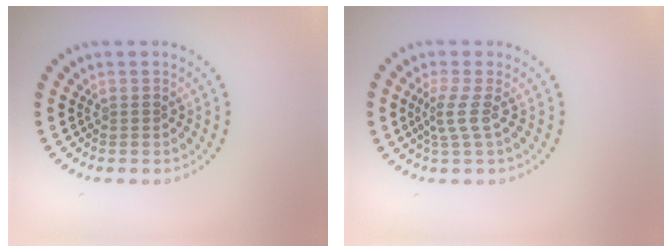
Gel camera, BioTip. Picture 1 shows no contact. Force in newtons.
{"total": 2.0, "press": 1.3, "slide": 1.5}